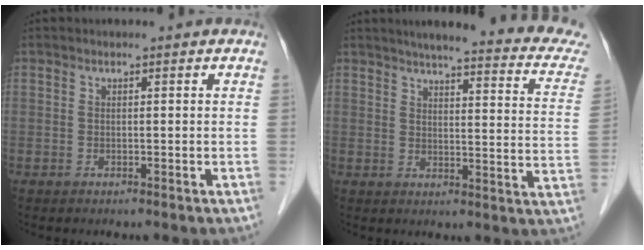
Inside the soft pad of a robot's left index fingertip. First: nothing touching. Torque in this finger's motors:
{"motor_torque": [-0.47, -0.67, 0.24, 0.05]}